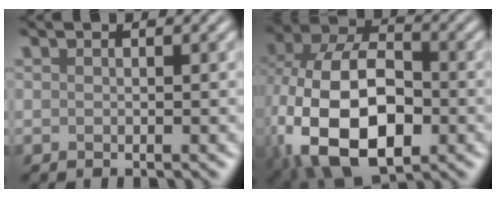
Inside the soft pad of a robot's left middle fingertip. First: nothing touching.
{"total": 16.1, "force": [-3.4, 10.1, 12.1], "torque": [-0.238, -0.018, -0.049]}